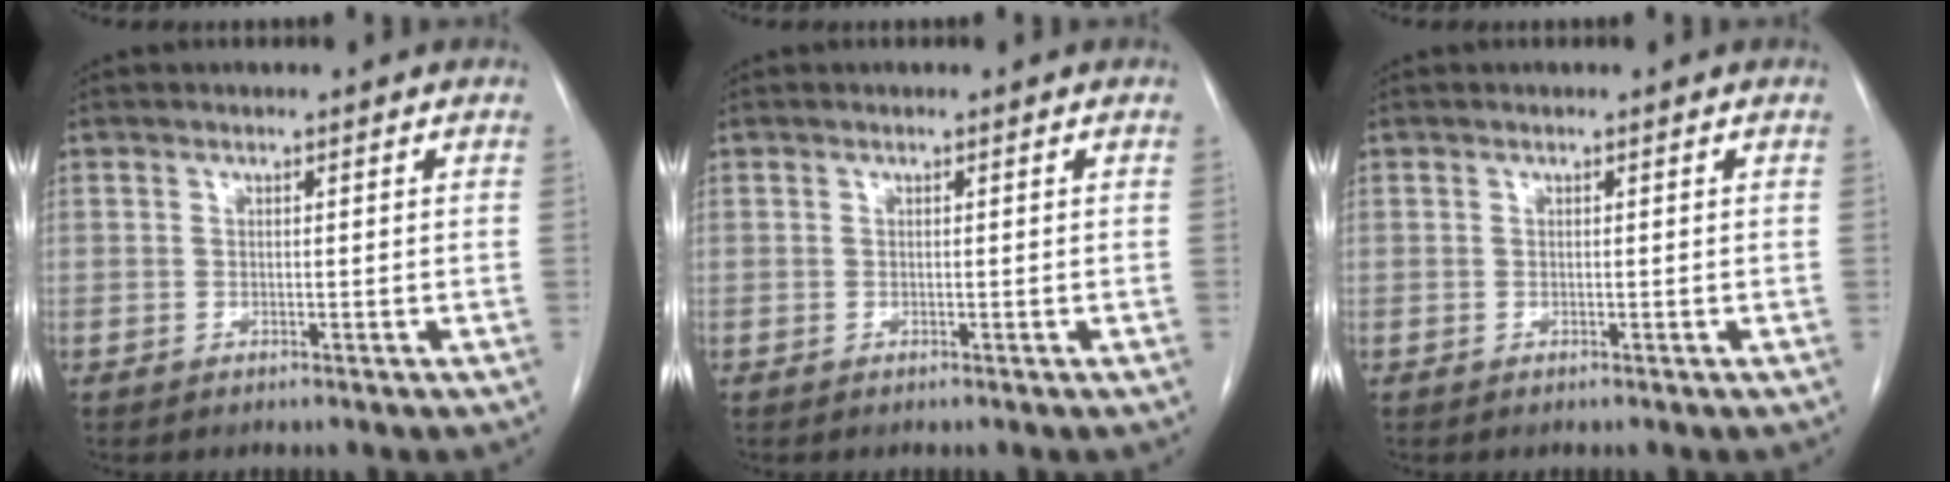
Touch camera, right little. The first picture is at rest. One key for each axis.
{"total": 0.0}
{"total": 0.0}